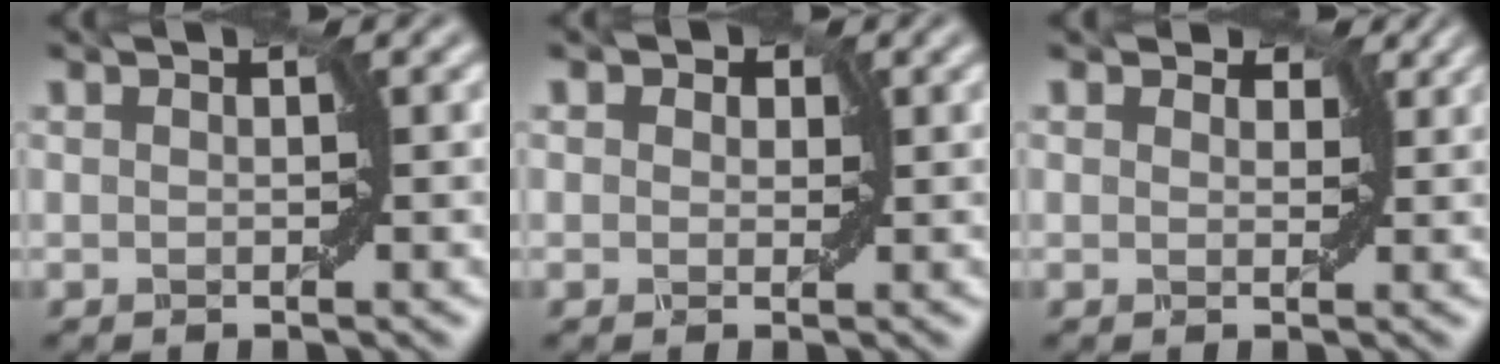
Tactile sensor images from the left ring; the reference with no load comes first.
{"total": 2.2, "force": [1.1, 1.6, 1.1], "torque": [-0.015, 0.008, 0.000]}
{"total": 2.5, "force": [1.6, 1.5, 1.2], "torque": [-0.018, 0.003, 0.017]}